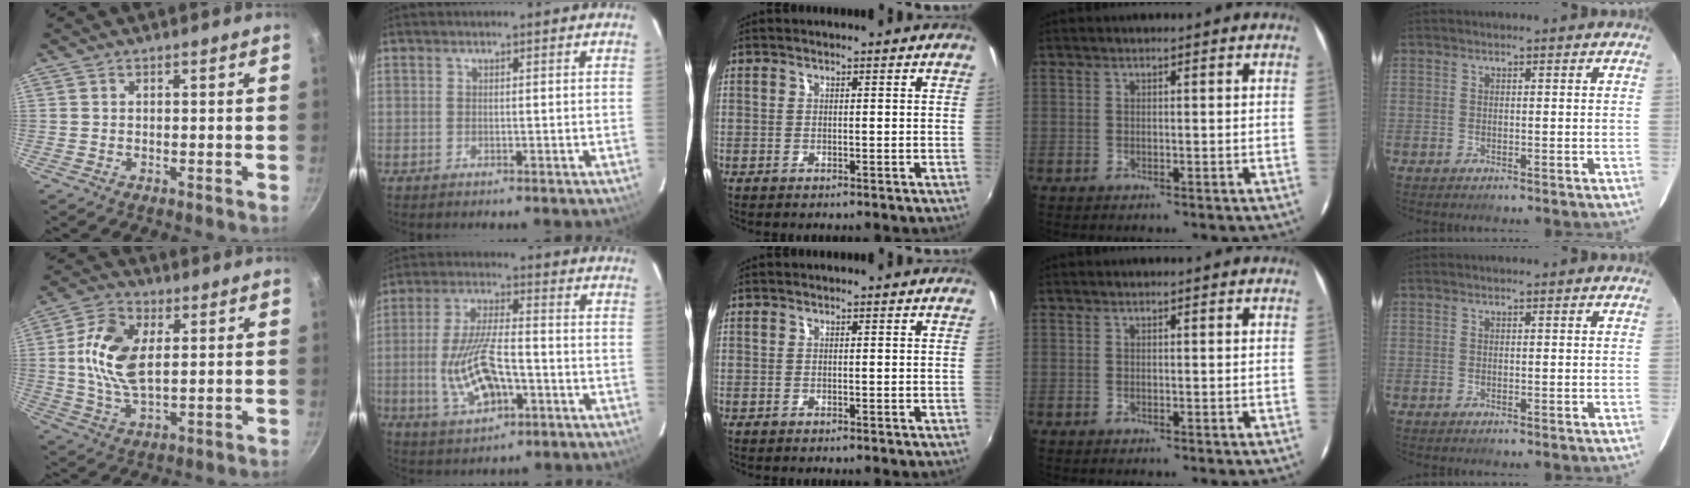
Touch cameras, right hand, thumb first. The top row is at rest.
{"thumb": {"total": 12.3, "force": [2.2, 6.8, 10.0], "torque": [-0.187, 0.003, 0.038]}, "index": {"total": 12.7, "force": [-3.6, 5.1, 11.0], "torque": [-0.230, -0.004, -0.057]}}